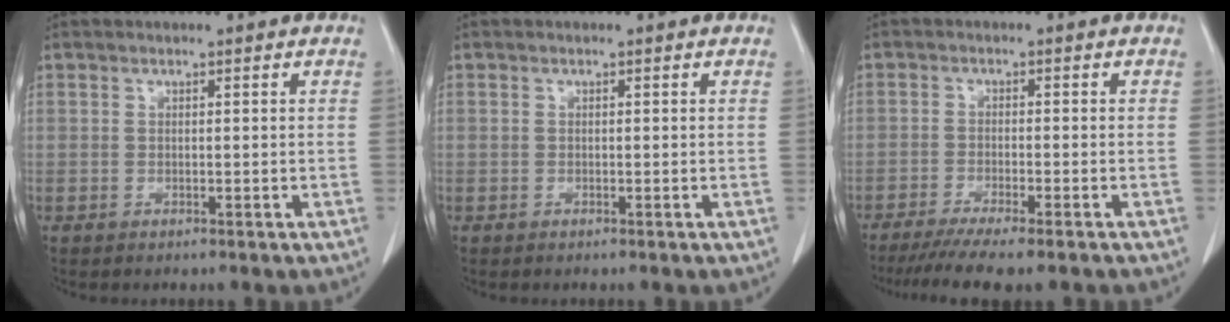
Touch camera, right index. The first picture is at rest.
{"total": 0.0}
{"total": 9.3, "force": [-7.7, 0.5, 5.2], "torque": [-0.077, -0.021, -0.119]}